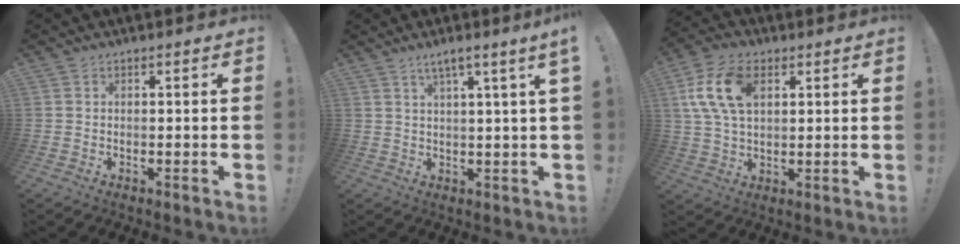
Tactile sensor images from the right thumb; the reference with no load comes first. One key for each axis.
{"total": 5.2, "fx": 2.4, "fy": -0.9, "fz": 4.5, "tx": -0.078, "ty": -0.007, "tz": 0.035}
{"total": 14.1, "fx": 4.5, "fy": 8.6, "fz": 10.2, "tx": -0.207, "ty": 0.003, "tz": 0.085}